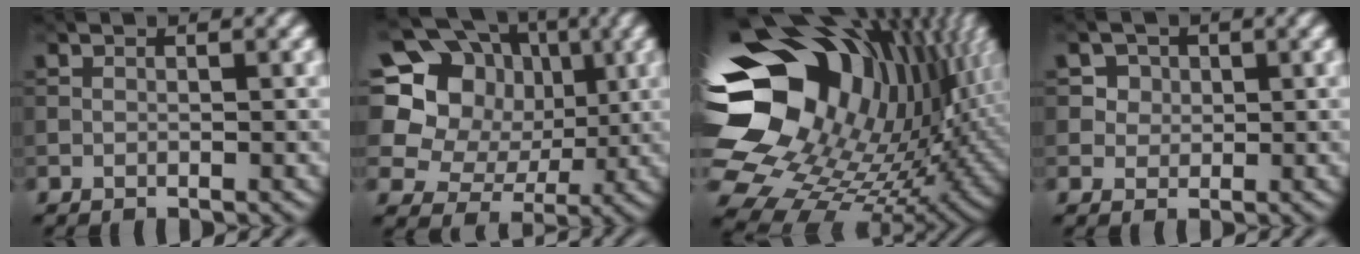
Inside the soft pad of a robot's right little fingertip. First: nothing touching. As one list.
[{"total": 13.7, "force": [3.7, 11.7, 6.0], "torque": [-0.158, 0.043, 0.055]}, {"total": 19.8, "force": [4.0, 13.6, 13.8], "torque": [-0.264, -0.017, 0.096]}, {"total": 2.8, "force": [1.2, 2.4, 0.9], "torque": [-0.030, 0.002, 0.029]}]